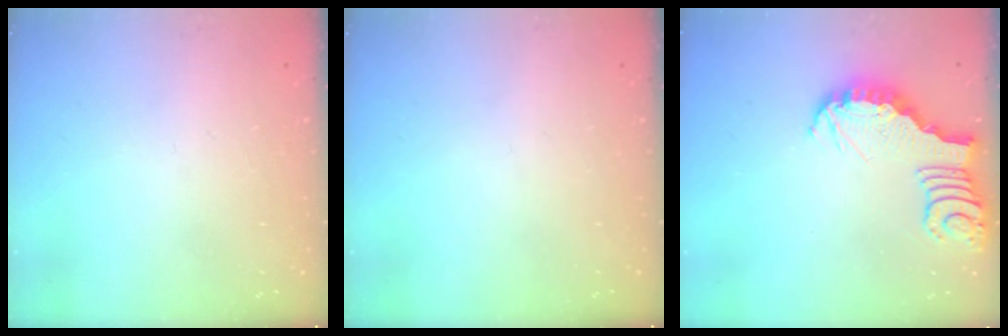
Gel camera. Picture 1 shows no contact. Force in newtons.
{"total": 0.0}
{"total": 4.0, "press": 3.9, "slide": 0.3}